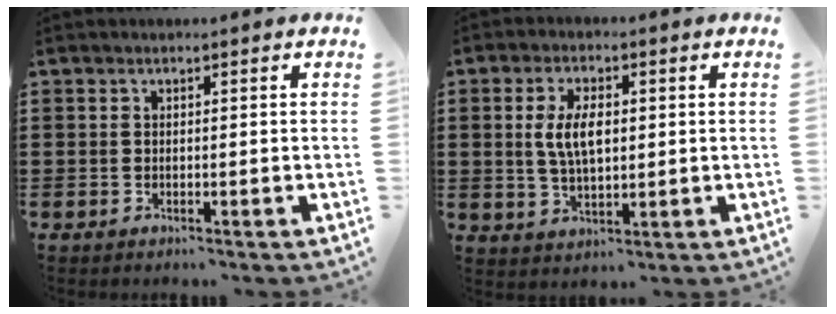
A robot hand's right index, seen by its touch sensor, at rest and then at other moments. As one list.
[{"total": 6.0, "force": [0.6, 2.7, 5.3], "torque": [-0.105, 0.003, 0.005]}]